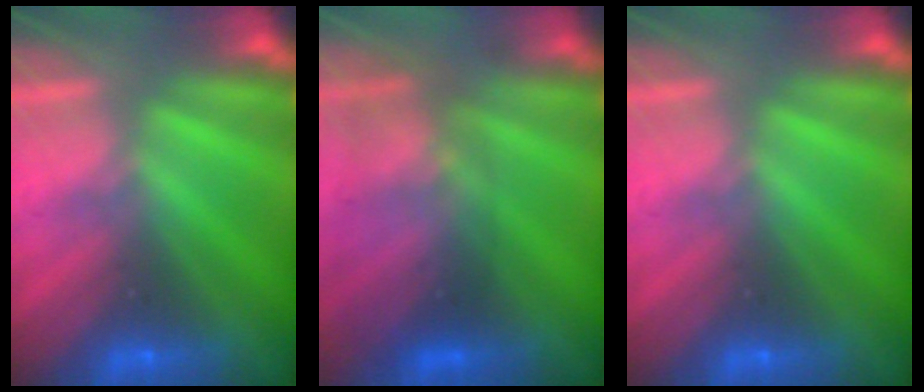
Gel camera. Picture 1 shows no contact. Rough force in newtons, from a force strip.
{"total": 2.7}
{"total": 0.0}